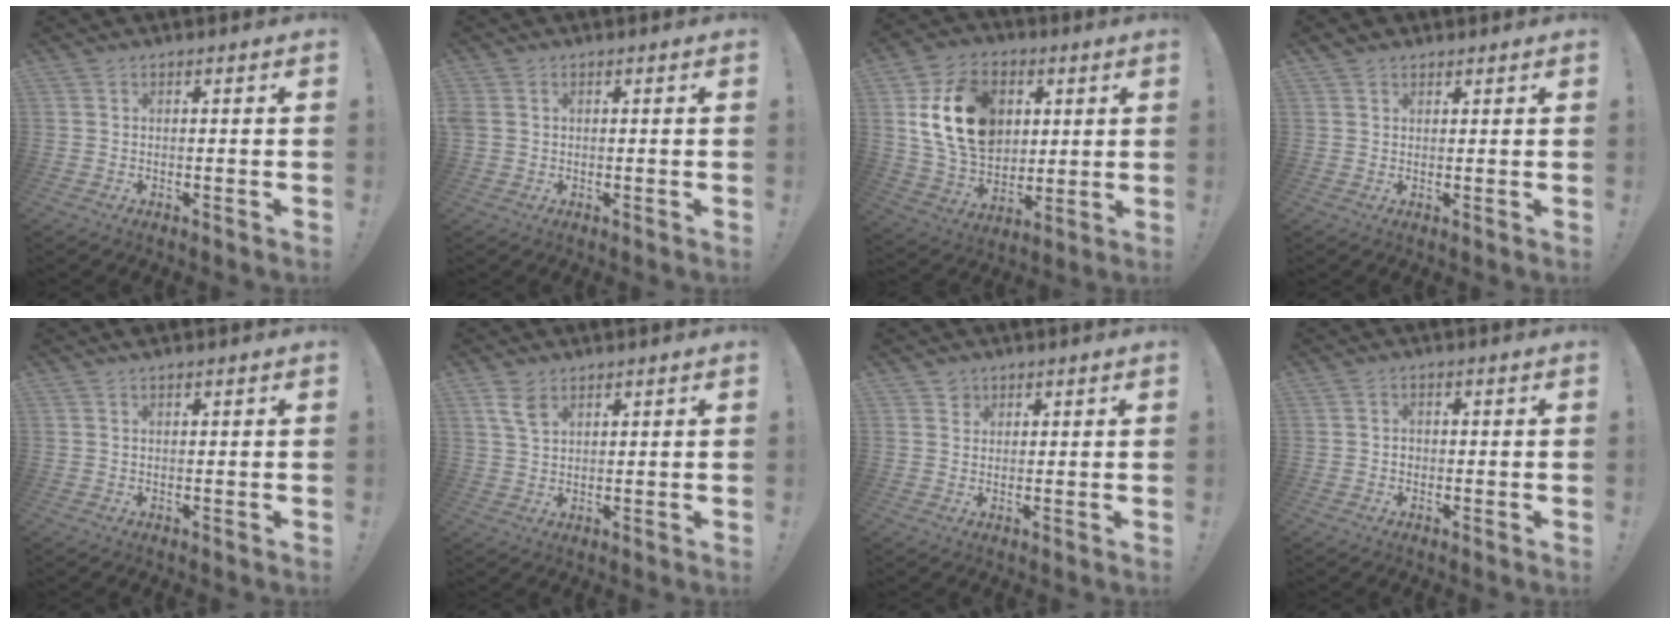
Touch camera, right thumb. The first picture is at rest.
{"total": 2.2, "force": [0.6, 1.8, 1.1], "torque": [-0.024, 0.005, 0.013]}
{"total": 20.0, "force": [5.4, 14.9, 12.2], "torque": [-0.201, -0.016, 0.104]}
{"total": 1.9, "force": [1.4, 1.2, 0.4], "torque": [0.004, -0.010, 0.025]}
{"total": 0.8, "force": [0.7, -0.1, 0.3], "torque": [-0.006, 0.000, 0.014]}
{"total": 5.2, "force": [3.0, 2.7, 3.3], "torque": [-0.053, -0.012, 0.056]}
{"total": 2.1, "force": [1.5, 1.4, 0.1], "torque": [0.007, -0.012, 0.024]}
{"total": 1.1, "force": [-0.5, 0.9, 0.5], "torque": [-0.008, 0.004, -0.008]}